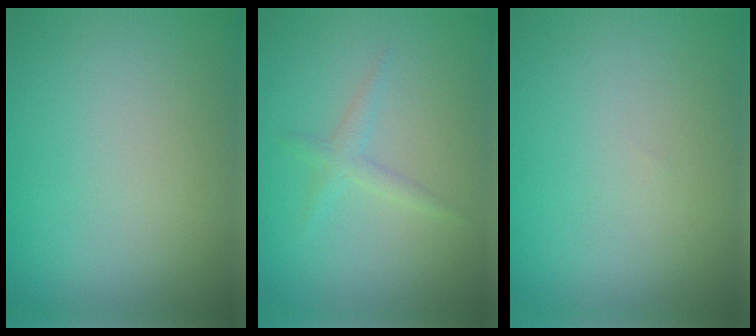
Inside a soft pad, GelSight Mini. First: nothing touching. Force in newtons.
{"total": 1.4, "press": 1.4, "slide": 0.0}
{"total": 0.0}